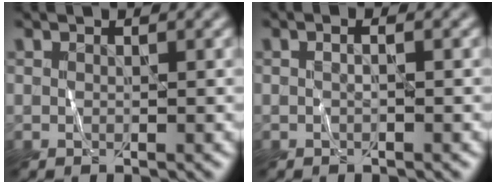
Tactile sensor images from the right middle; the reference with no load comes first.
{"total": 0.7, "force": [0.0, 0.1, 0.7], "torque": [-0.014, -0.001, -0.005]}